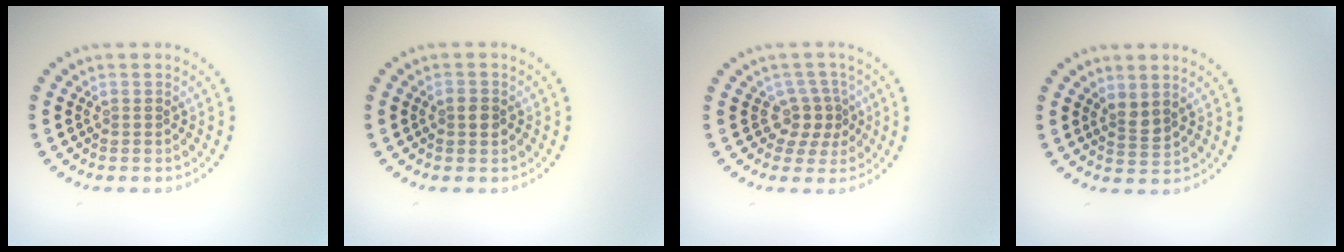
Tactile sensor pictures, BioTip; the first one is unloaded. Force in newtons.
{"total": 1.3, "press": 1.3, "slide": 0.1}
{"total": 2.5, "press": 1.9, "slide": 1.7}
{"total": 1.5, "press": 1.2, "slide": 0.9}